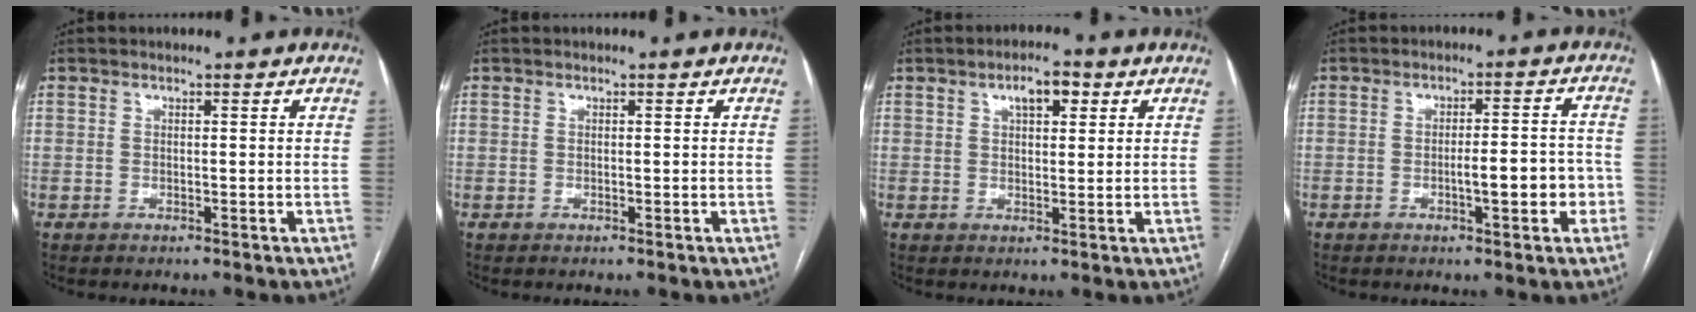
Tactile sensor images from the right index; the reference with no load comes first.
{"total": 0.0}
{"total": 4.5, "force": [2.1, 1.8, 3.5], "torque": [-0.058, 0.010, 0.033]}
{"total": 6.4, "force": [-1.9, 1.5, 5.9], "torque": [-0.084, 0.016, -0.021]}